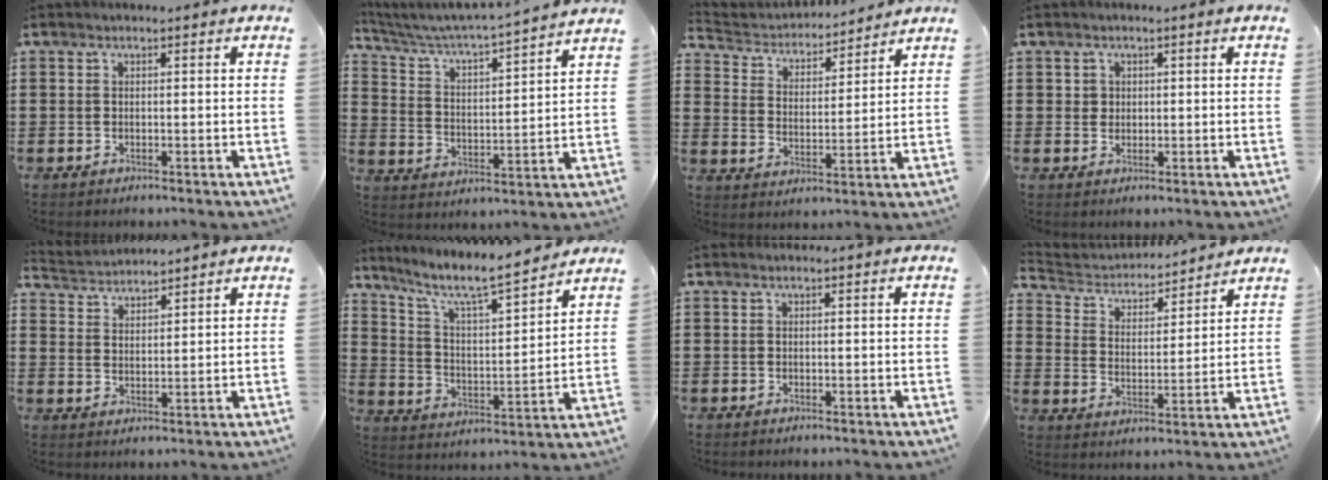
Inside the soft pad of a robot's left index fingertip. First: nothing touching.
{"total": 3.4, "force": [3.2, -0.3, 1.2], "torque": [-0.046, -0.037, 0.042]}
{"total": 3.7, "force": [3.5, 0.9, -0.1], "torque": [-0.023, -0.027, 0.055]}
{"total": 1.4, "force": [0.5, 1.3, 0.3], "torque": [-0.010, 0.004, 0.010]}
{"total": 2.9, "force": [2.9, 0.3, -0.6], "torque": [-0.001, -0.010, 0.052]}
{"total": 8.3, "force": [6.8, 0.9, 4.6], "torque": [-0.117, -0.039, 0.110]}
{"total": 0.0}
{"total": 3.7, "force": [3.5, 1.0, 0.1], "torque": [-0.026, -0.026, 0.054]}